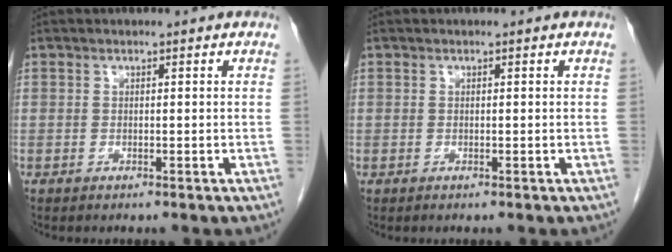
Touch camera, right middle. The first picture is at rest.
{"total": 0.0}